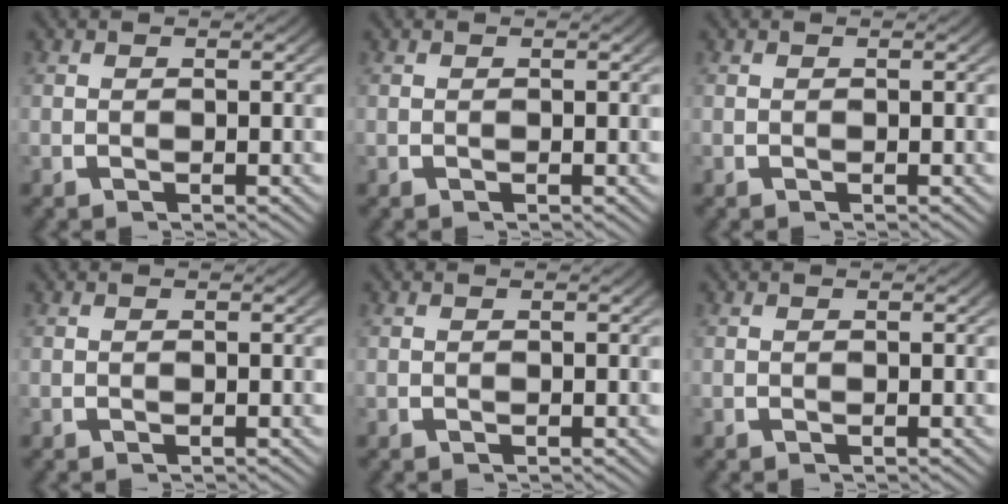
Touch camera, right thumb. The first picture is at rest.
{"total": 0.0}
{"total": 0.0}
{"total": 0.0}
{"total": 0.0}
{"total": 0.0}